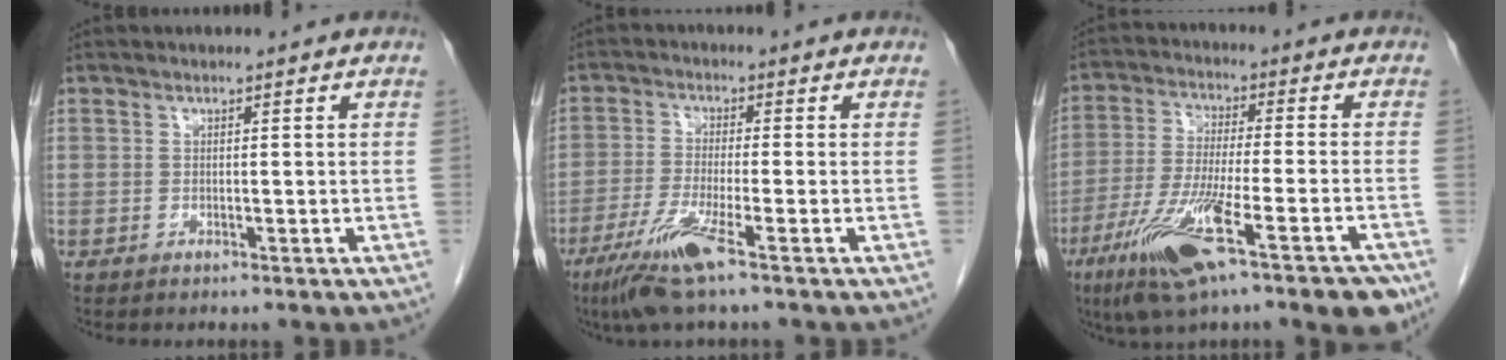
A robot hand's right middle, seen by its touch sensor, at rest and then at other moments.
{"total": 7.5, "force": [-4.3, -0.3, 6.1], "torque": [-0.124, -0.023, -0.086]}
{"total": 17.6, "force": [-9.7, 2.3, 14.5], "torque": [-0.228, -0.033, -0.159]}